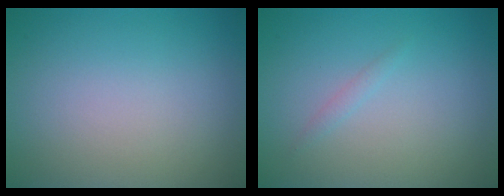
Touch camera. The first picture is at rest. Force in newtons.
{"total": 0.6, "press": 0.6, "slide": 0.0}